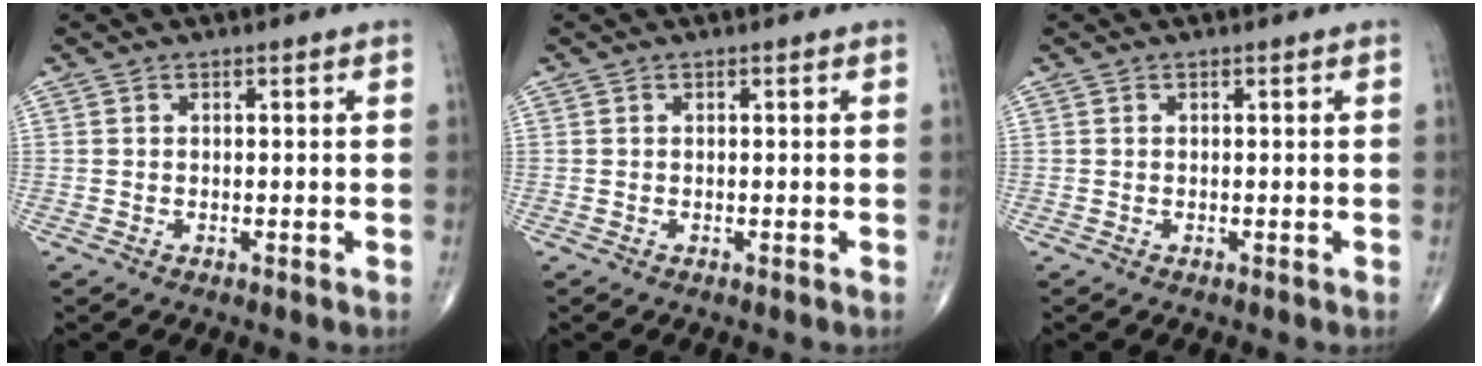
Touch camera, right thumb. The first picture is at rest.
{"total": 0.0}
{"total": 0.0}